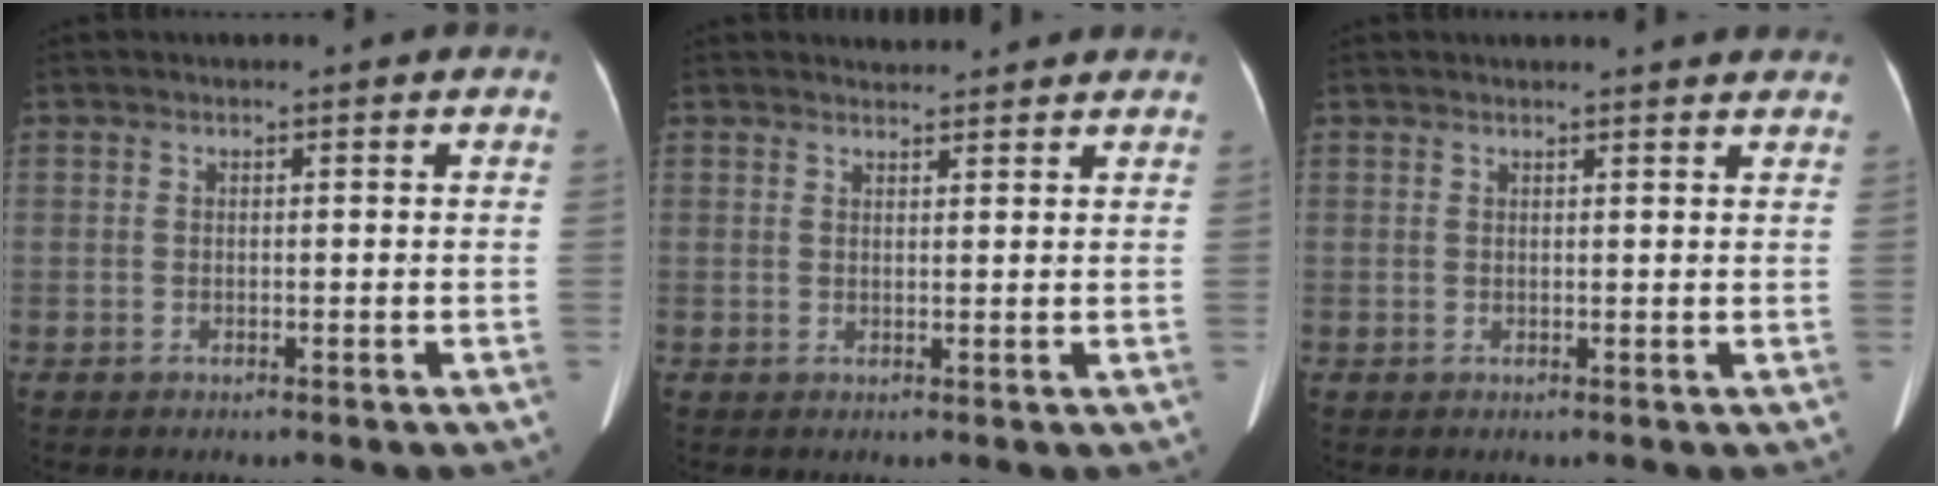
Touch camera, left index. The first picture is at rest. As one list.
[{"total": 2.9, "force": [2.9, 0.5, 0.1], "torque": [-0.008, 0.018, 0.039]}, {"total": 6.7, "force": [6.4, 0.7, 1.8], "torque": [-0.017, 0.015, 0.058]}]